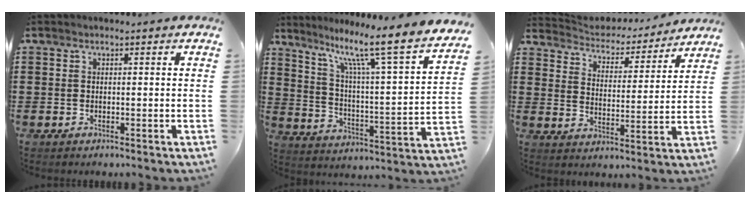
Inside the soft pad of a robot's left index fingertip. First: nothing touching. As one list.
[{"total": 10.6, "force": [8.1, 0.3, 6.9], "torque": [-0.139, -0.069, 0.119]}, {"total": 3.9, "force": [3.9, 0.6, 0.1], "torque": [-0.027, -0.030, 0.060]}]